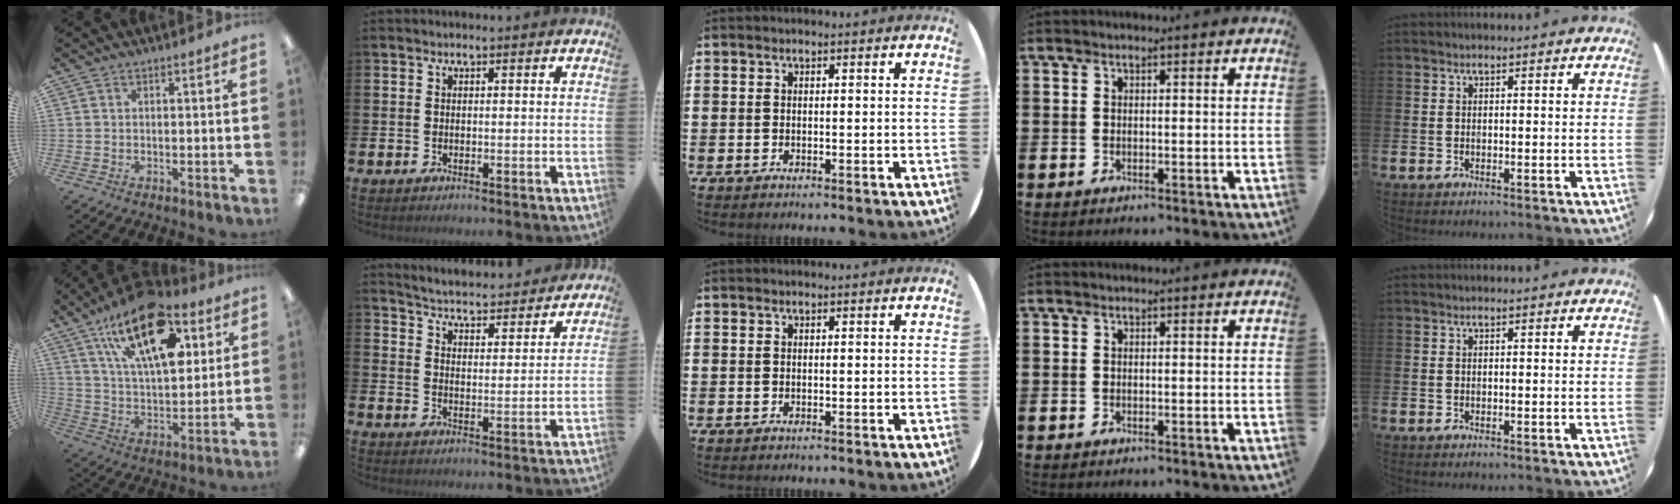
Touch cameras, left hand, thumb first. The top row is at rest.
{"thumb": {"total": 22.7, "force": [11.9, 11.0, 15.9], "torque": [-0.251, -0.046, 0.202]}, "index": {"total": 5.0, "force": [5.0, 0.5, 0.1], "torque": [-0.026, -0.045, 0.083]}}